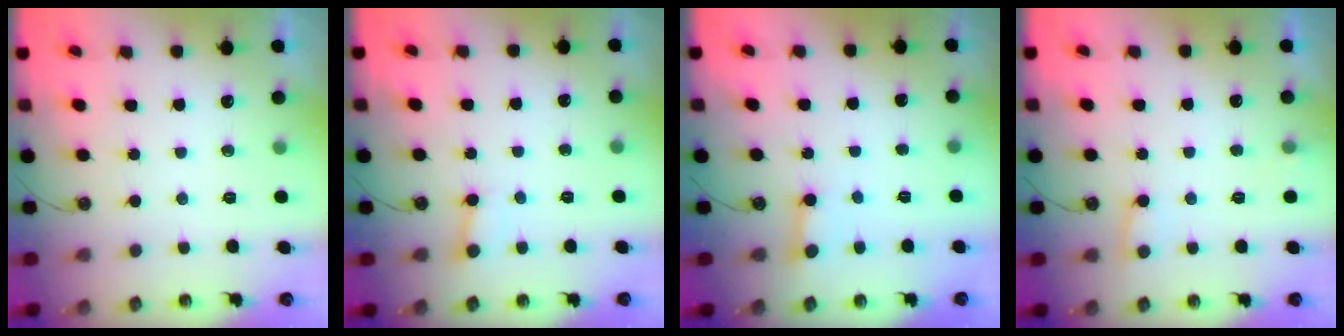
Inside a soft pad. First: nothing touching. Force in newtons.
{"total": 2.5, "press": 2.4, "slide": 0.4}
{"total": 2.4, "press": 2.4, "slide": 0.2}
{"total": 6.5, "press": 6.5, "slide": 0.5}